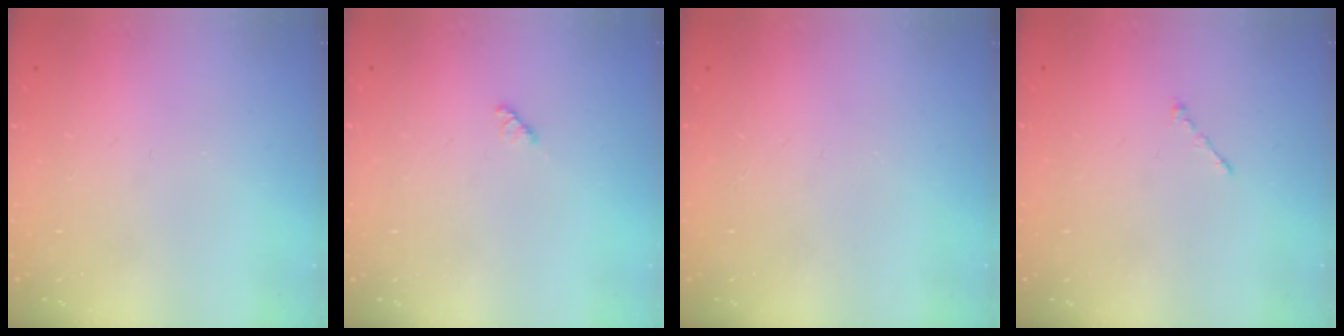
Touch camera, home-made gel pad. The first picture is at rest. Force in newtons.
{"total": 2.9, "press": 2.9, "slide": 0.3}
{"total": 0.0}
{"total": 0.7, "press": 0.7, "slide": 0.2}